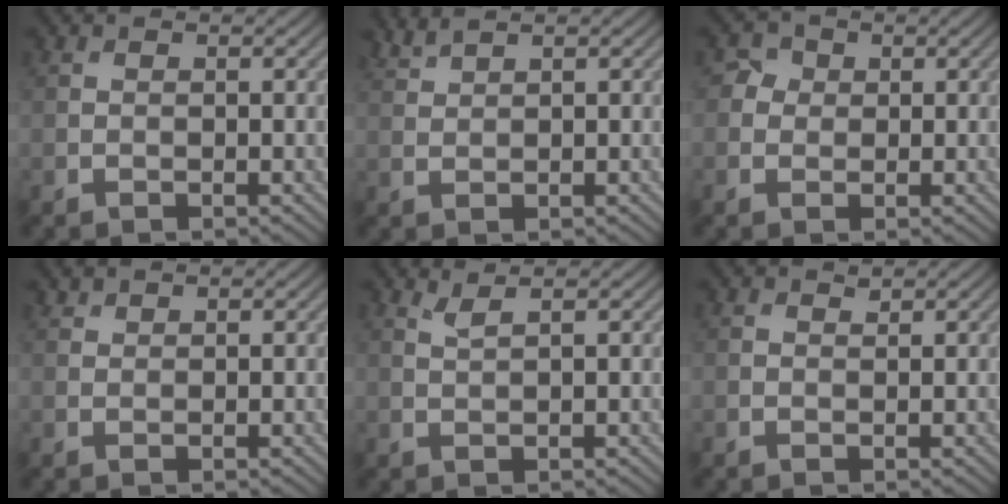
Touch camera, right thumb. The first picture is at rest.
{"total": 1.8, "force": [1.6, 0.2, 0.7], "torque": [-0.021, 0.006, 0.041]}
{"total": 1.9, "force": [0.3, 1.9, 0.5], "torque": [-0.005, 0.001, 0.001]}
{"total": 0.9, "force": [0.9, 0.3, 0.1], "torque": [-0.003, 0.000, 0.021]}
{"total": 1.6, "force": [1.2, 0.2, 1.0], "torque": [-0.027, 0.006, 0.025]}
{"total": 0.6, "force": [0.6, 0.1, 0.2], "torque": [-0.003, -0.002, 0.012]}